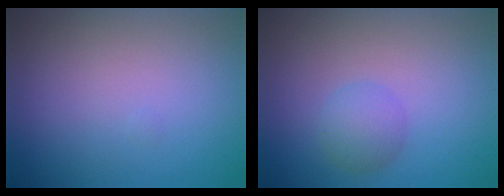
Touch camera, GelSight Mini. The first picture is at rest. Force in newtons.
{"total": 2.1, "press": 2.1, "slide": 0.0}